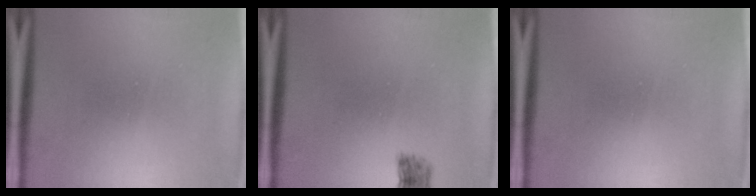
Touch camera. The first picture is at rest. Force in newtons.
{"total": 1.2}
{"total": 0.0}